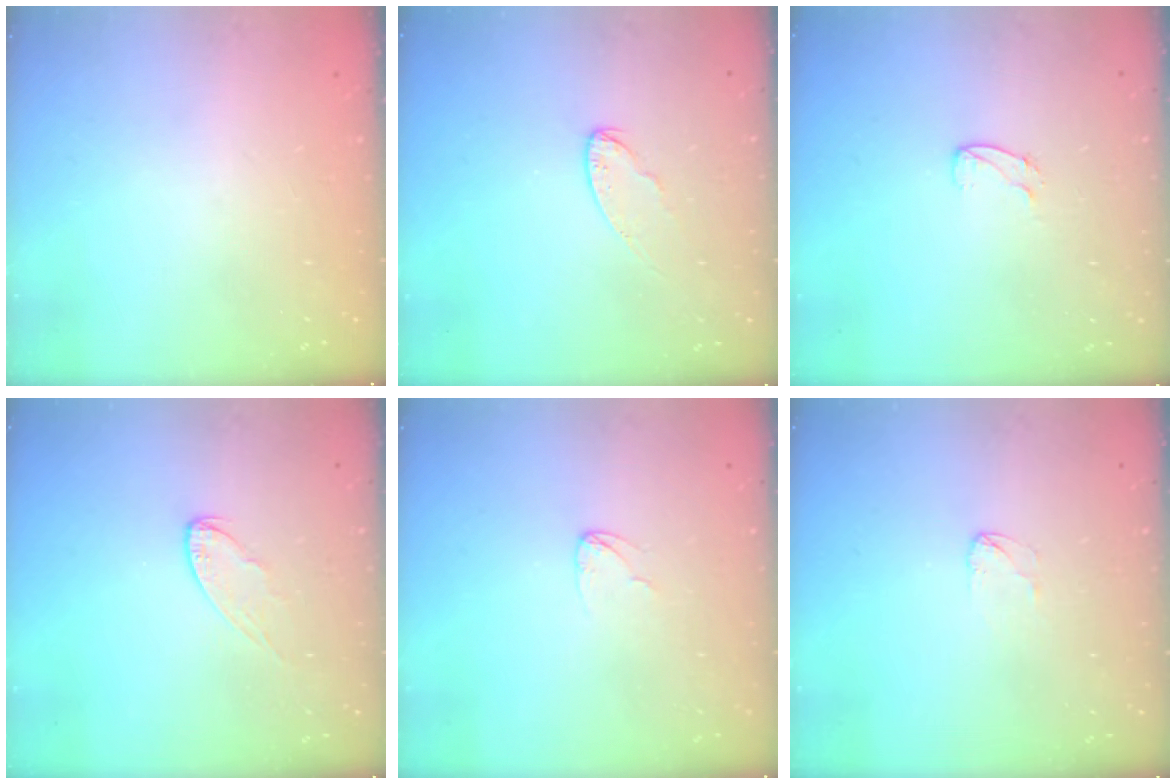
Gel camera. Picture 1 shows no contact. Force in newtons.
{"total": 5.9, "press": 5.8, "slide": 0.6}
{"total": 5.1, "press": 5.0, "slide": 0.4}
{"total": 5.6, "press": 5.6, "slide": 0.5}
{"total": 2.7, "press": 2.7, "slide": 0.1}
{"total": 2.5, "press": 2.5, "slide": 0.1}